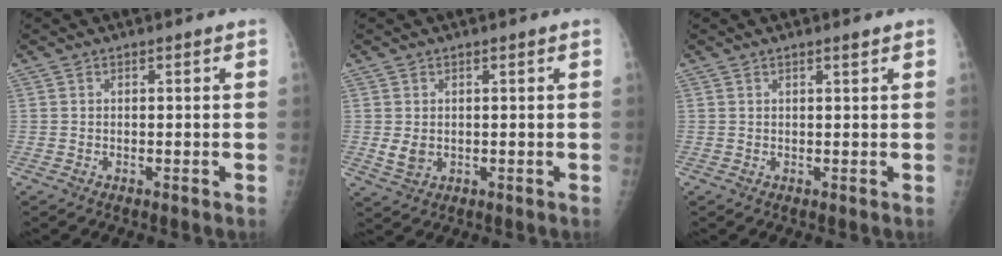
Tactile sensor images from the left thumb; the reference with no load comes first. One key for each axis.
{"total": 2.8, "fx": 0.3, "fy": 2.2, "fz": 1.7, "tx": -0.026, "ty": -0.008, "tz": 0.014}
{"total": 1.0, "fx": 0.8, "fy": 0.1, "fz": 0.6, "tx": -0.008, "ty": -0.004, "tz": 0.014}